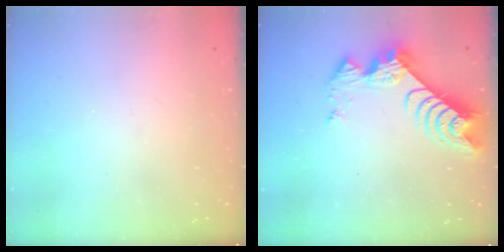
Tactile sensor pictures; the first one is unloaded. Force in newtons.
{"total": 9.5, "press": 9.5, "slide": 0.8}